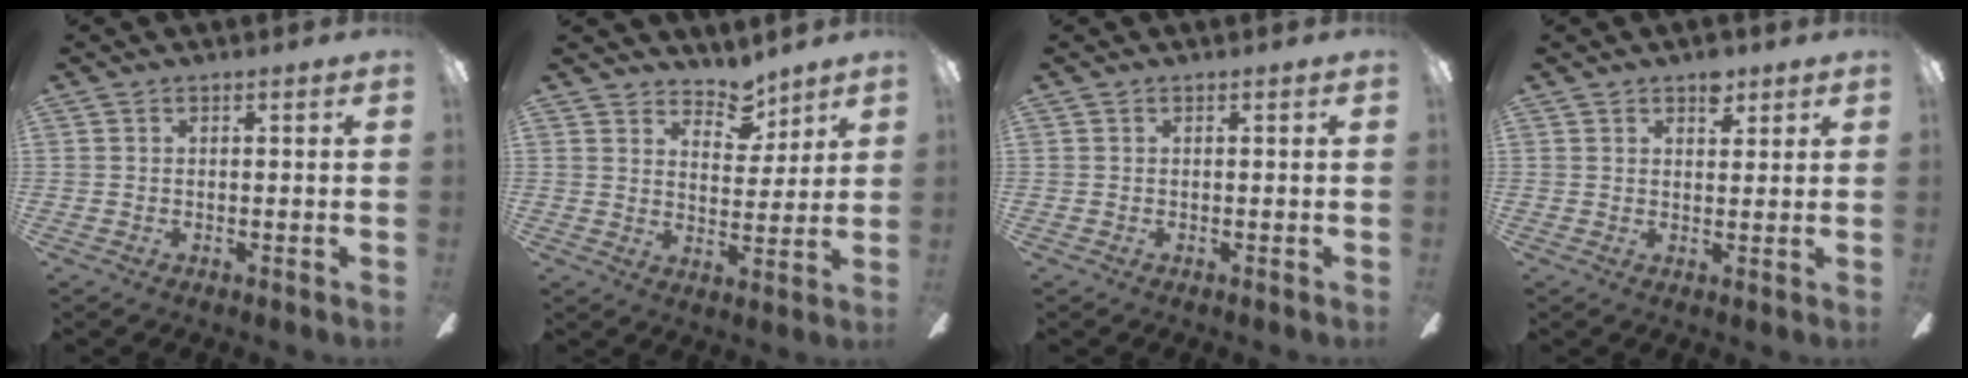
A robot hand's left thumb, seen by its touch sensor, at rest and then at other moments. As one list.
[{"total": 7.3, "force": [6.0, 3.3, 2.4], "torque": [-0.027, -0.035, 0.106]}, {"total": 0.0}, {"total": 4.6, "force": [3.0, 2.6, 2.4], "torque": [-0.013, -0.013, 0.047]}]